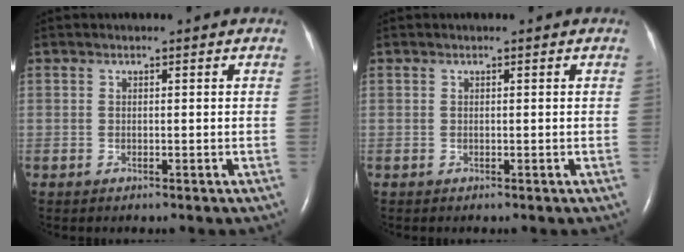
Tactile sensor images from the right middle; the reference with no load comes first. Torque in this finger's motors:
{"motor_torque": [-0.06, 0.08, 0.02, -0.01]}